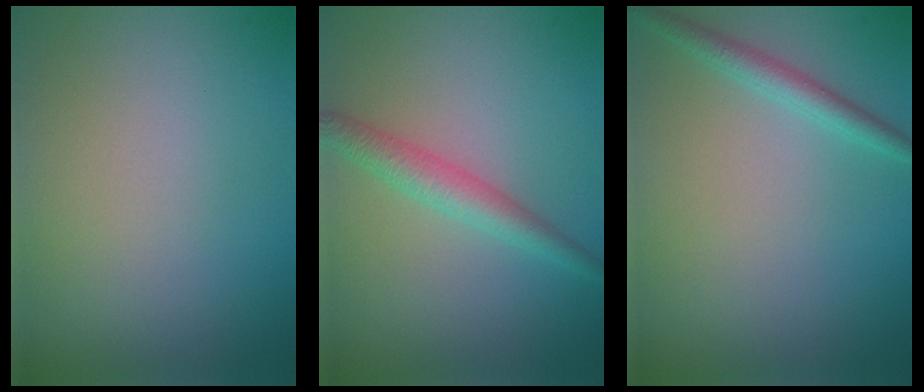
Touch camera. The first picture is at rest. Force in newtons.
{"total": 2.7, "press": 2.7, "slide": 0.1}
{"total": 2.0, "press": 2.0, "slide": 0.1}